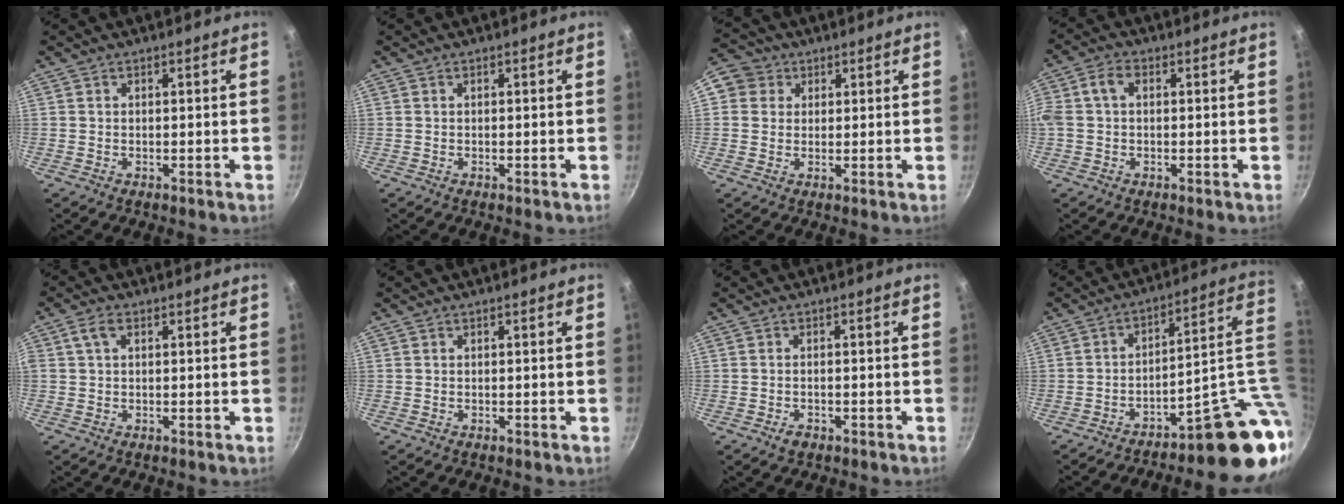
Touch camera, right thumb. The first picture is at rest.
{"total": 0.0}
{"total": 6.6, "force": [2.1, 6.0, 2.0], "torque": [-0.006, 0.007, 0.023]}
{"total": 5.9, "force": [0.7, 4.0, 4.3], "torque": [-0.093, 0.019, 0.003]}
{"total": 2.9, "force": [0.9, 1.7, 2.2], "torque": [-0.042, 0.008, 0.015]}
{"total": 0.0}
{"total": 1.7, "force": [-1.1, 1.0, 0.8], "torque": [-0.017, 0.009, -0.015]}
{"total": 18.6, "force": [-5.8, 6.2, 16.6], "torque": [-0.153, 0.039, -0.078]}